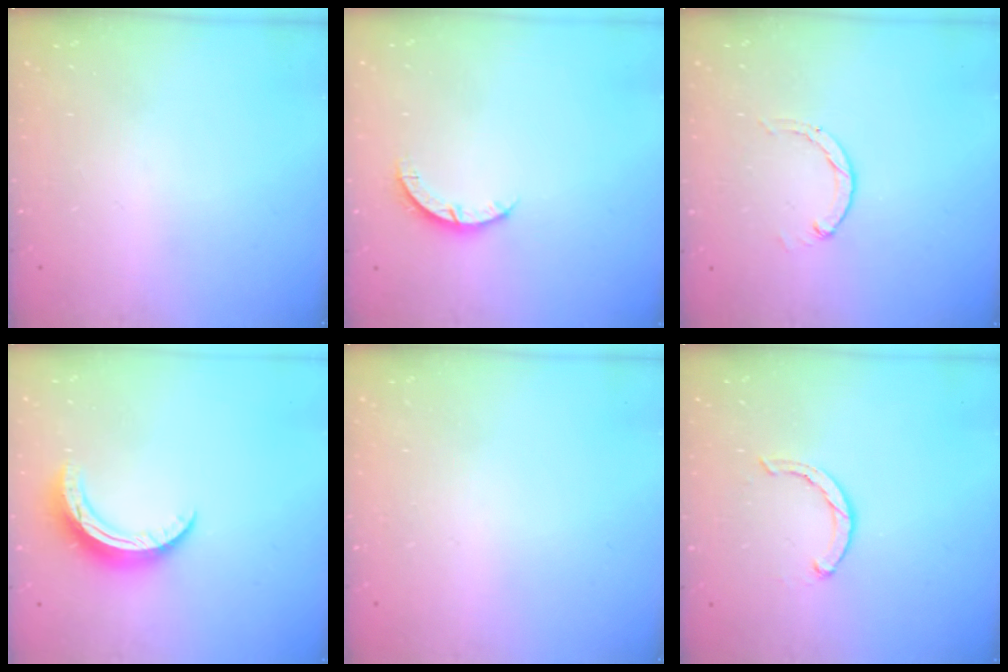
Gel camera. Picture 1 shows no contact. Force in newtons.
{"total": 3.2, "press": 3.2, "slide": 0.4}
{"total": 0.0}
{"total": 9.9, "press": 9.9, "slide": 0.2}
{"total": 2.5, "press": 2.5, "slide": 0.2}
{"total": 2.5, "press": 2.5, "slide": 0.4}